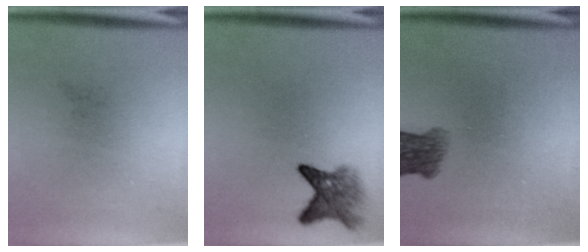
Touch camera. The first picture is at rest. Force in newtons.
{"total": 4.3}
{"total": 4.0}